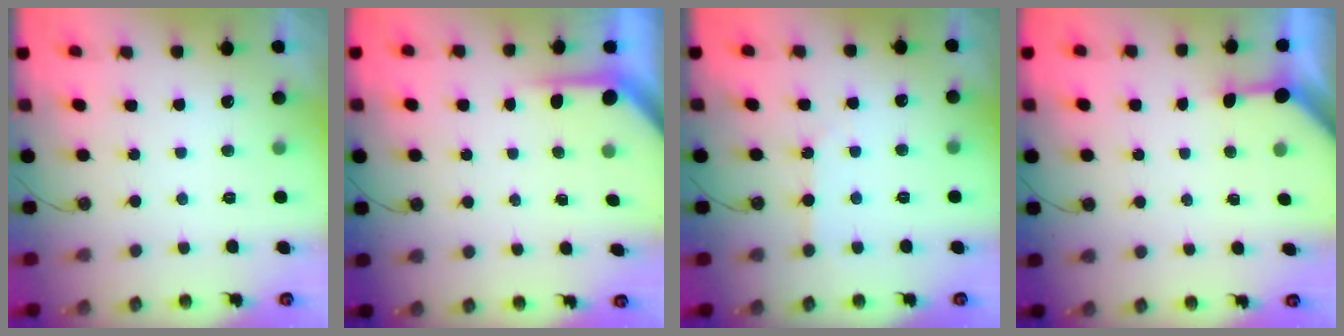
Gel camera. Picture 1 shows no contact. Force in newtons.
{"total": 3.9, "press": 3.9, "slide": 0.3}
{"total": 3.3, "press": 3.3, "slide": 0.5}
{"total": 3.3, "press": 3.3, "slide": 0.4}